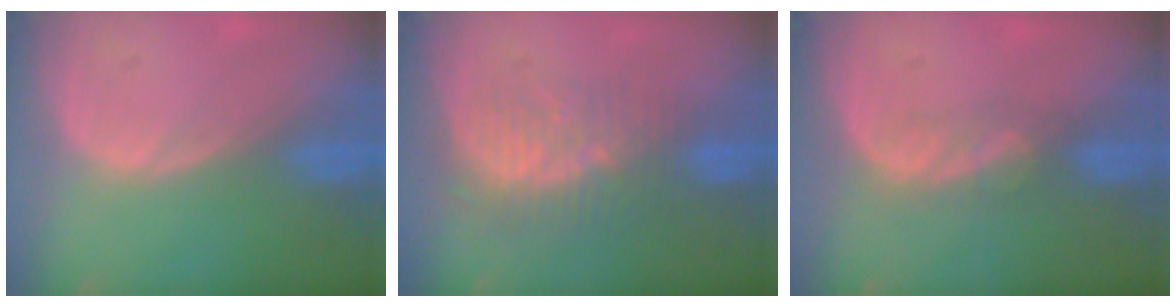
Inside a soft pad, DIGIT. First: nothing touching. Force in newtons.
{"total": 8.5, "press": 7.4, "slide": 4.1}
{"total": 3.5, "press": 3.1, "slide": 1.6}